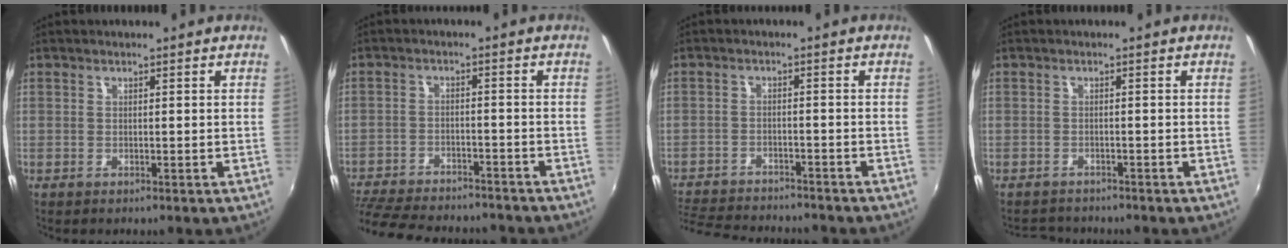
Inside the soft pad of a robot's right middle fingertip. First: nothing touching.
{"total": 19.2, "force": [-16.4, 5.7, 8.2], "torque": [-0.183, -0.019, -0.240]}
{"total": 13.5, "force": [-12.1, 3.3, 5.0], "torque": [-0.121, -0.011, -0.187]}
{"total": 3.8, "force": [-3.6, 1.1, 0.6], "torque": [-0.021, -0.001, -0.060]}